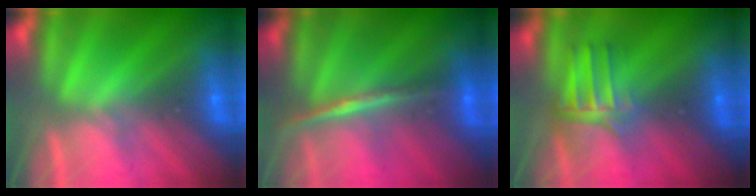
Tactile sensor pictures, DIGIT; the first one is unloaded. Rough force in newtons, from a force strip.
{"total": 1.9}
{"total": 3.8}